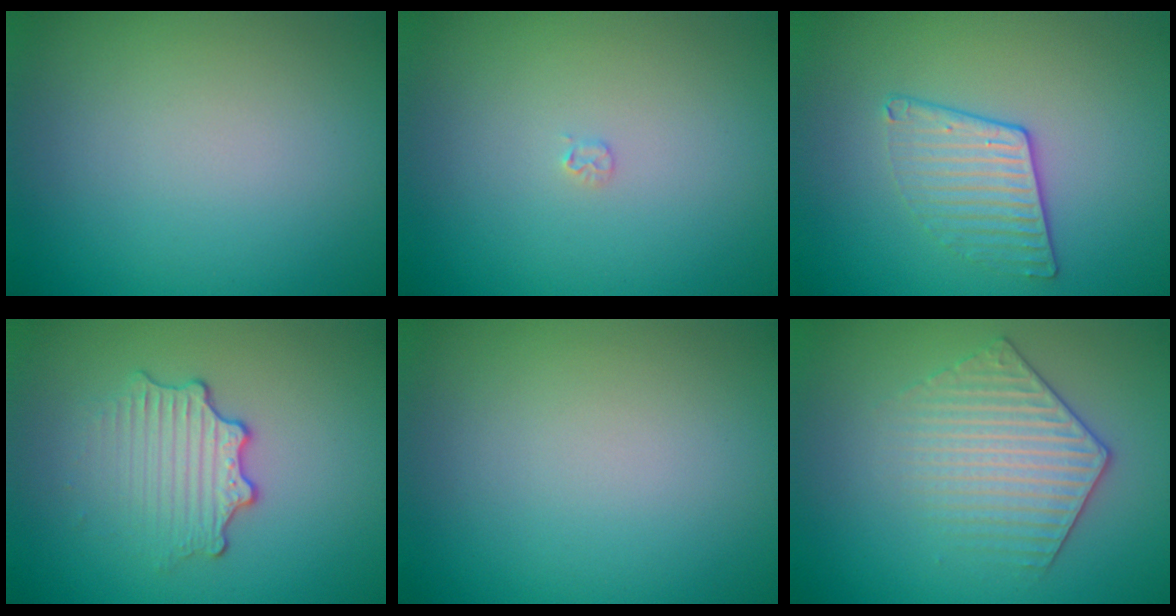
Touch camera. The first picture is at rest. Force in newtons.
{"total": 0.5, "press": 0.5, "slide": 0.1}
{"total": 2.3, "press": 1.9, "slide": 1.3}
{"total": 3.2, "press": 2.5, "slide": 1.9}
{"total": 0.0}
{"total": 3.7, "press": 3.5, "slide": 1.2}